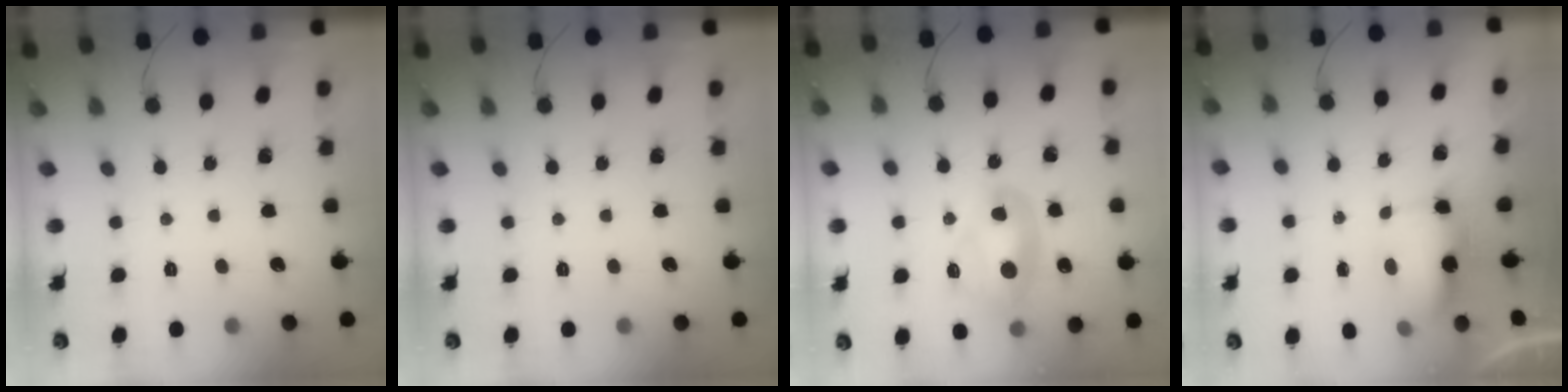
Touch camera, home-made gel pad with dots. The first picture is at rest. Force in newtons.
{"total": 0.0}
{"total": 10.1, "press": 10.0, "slide": 1.0}
{"total": 6.3, "press": 6.2, "slide": 0.7}